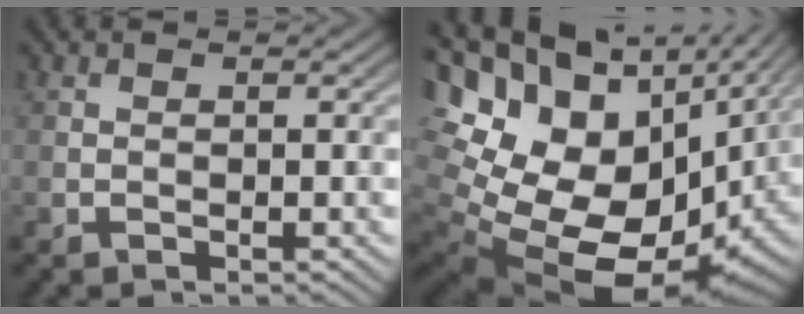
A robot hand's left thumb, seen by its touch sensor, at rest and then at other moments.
{"total": 21.2, "force": [1.2, 14.1, 15.8], "torque": [-0.302, -0.030, 0.064]}